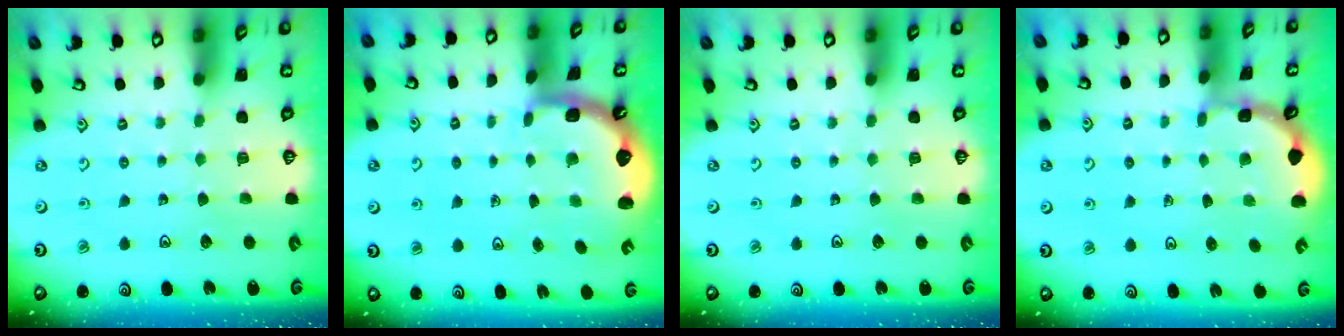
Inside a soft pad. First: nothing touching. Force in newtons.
{"total": 2.7, "press": 1.5, "slide": 2.2}
{"total": 0.0}
{"total": 1.7, "press": 1.7, "slide": 0.1}